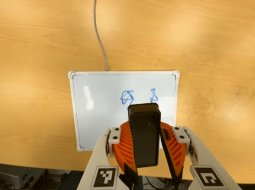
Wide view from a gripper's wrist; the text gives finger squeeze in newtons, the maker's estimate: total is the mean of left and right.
{"total": 7.7, "left": 8.7, "right": 6.8}